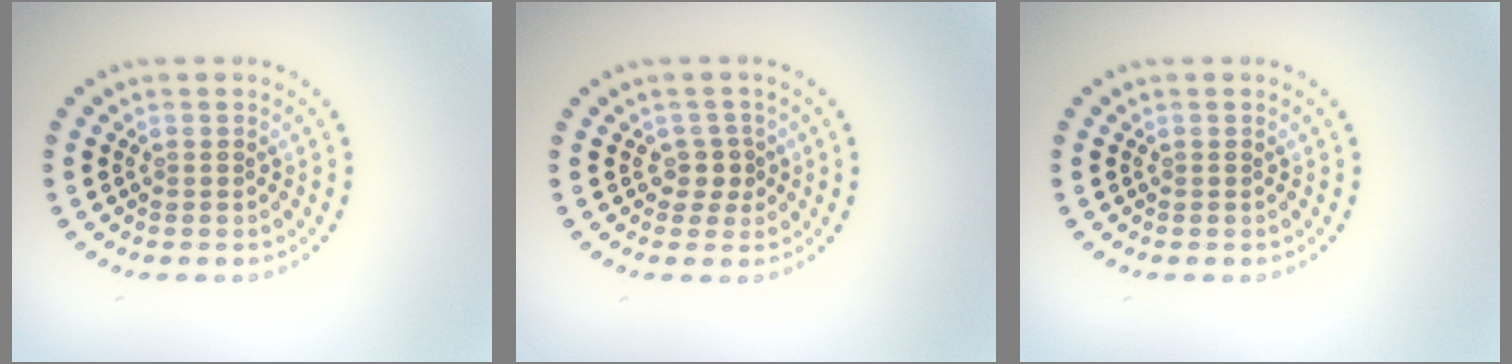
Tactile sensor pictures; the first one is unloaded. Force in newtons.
{"total": 1.7, "press": 1.3, "slide": 1.0}
{"total": 0.0}